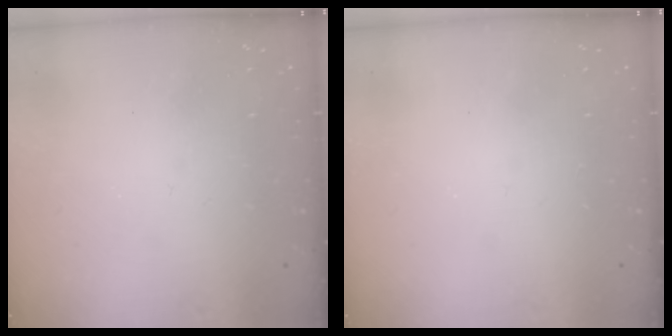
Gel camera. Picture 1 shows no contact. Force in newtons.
{"total": 0.0}